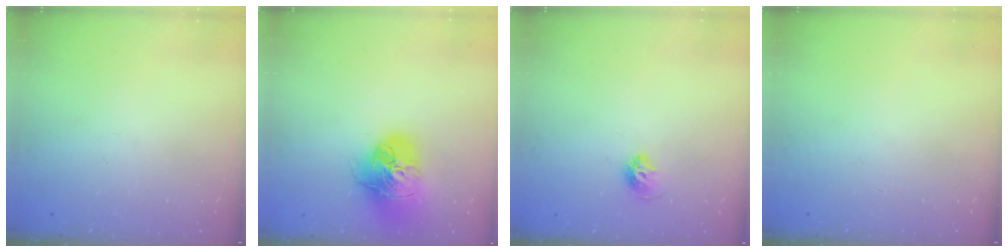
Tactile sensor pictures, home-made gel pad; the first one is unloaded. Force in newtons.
{"total": 20.5, "press": 20.4, "slide": 2.4}
{"total": 7.3, "press": 7.3, "slide": 0.8}
{"total": 0.0}